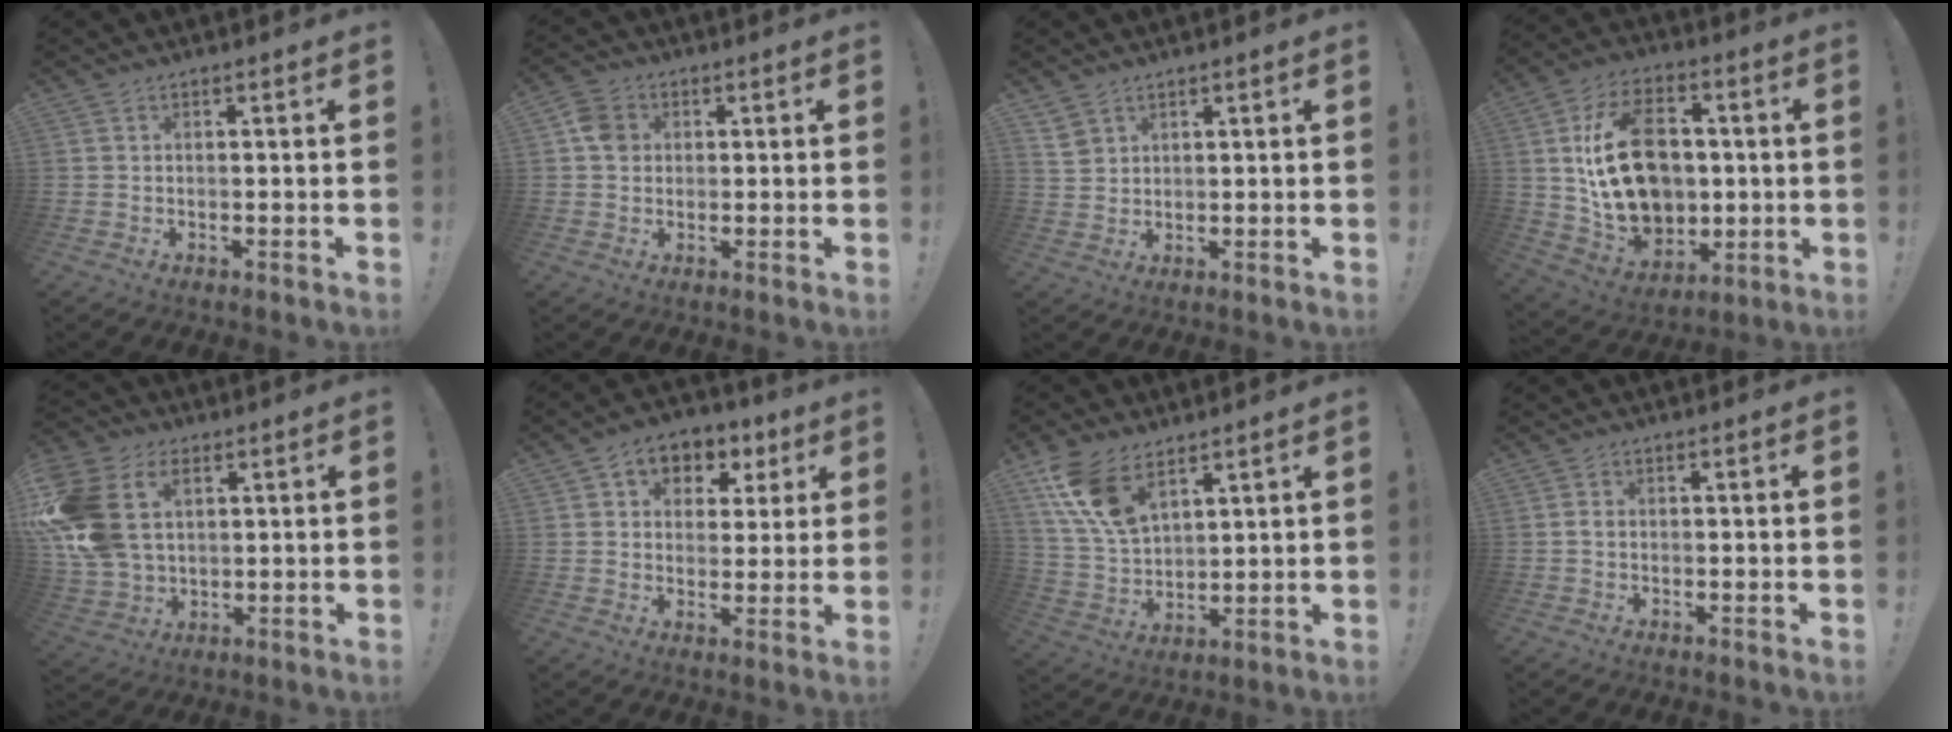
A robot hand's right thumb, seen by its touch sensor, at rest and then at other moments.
{"total": 6.1, "force": [1.0, 5.2, 2.9], "torque": [-0.029, 0.006, 0.020]}
{"total": 2.6, "force": [2.0, 1.7, 0.3], "torque": [-0.002, -0.012, 0.037]}
{"total": 22.3, "force": [2.0, 16.5, 14.9], "torque": [-0.258, -0.001, 0.045]}
{"total": 18.6, "force": [5.3, 13.2, 11.9], "torque": [-0.247, -0.014, 0.102]}
{"total": 7.9, "force": [3.0, 6.6, 3.0], "torque": [-0.033, -0.015, 0.059]}
{"total": 13.8, "force": [8.5, 7.2, 8.2], "torque": [-0.176, -0.037, 0.165]}
{"total": 0.9, "force": [-0.2, 0.7, 0.6], "torque": [-0.014, 0.004, -0.004]}